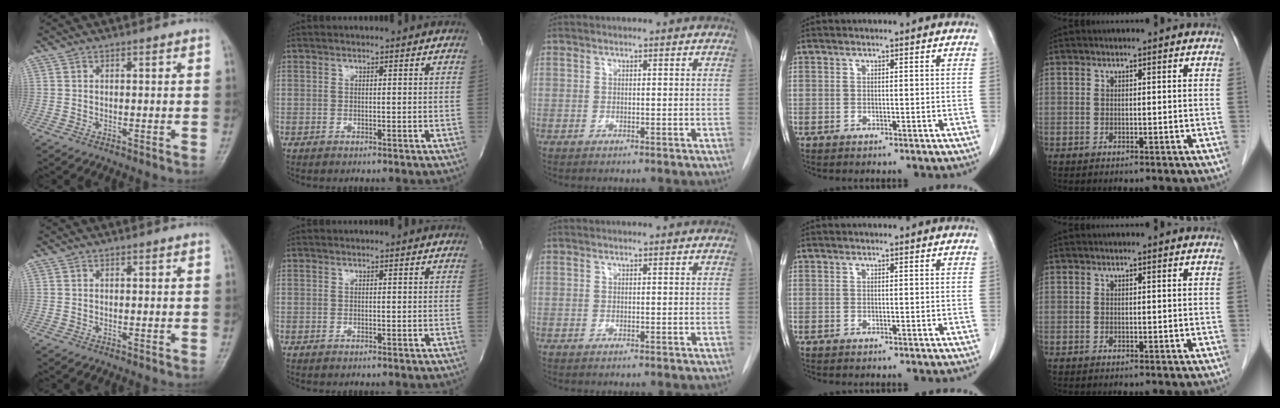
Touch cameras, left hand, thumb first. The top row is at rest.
{}